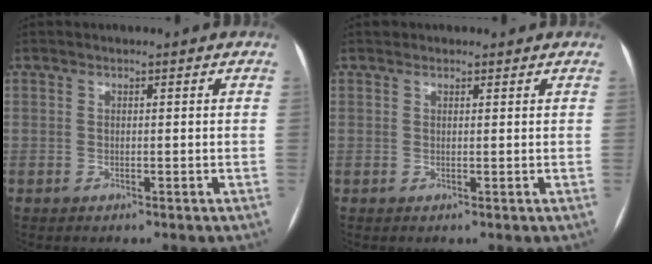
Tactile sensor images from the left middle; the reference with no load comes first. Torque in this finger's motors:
{"motor_torque": [0.00, 0.01, -0.05, -0.01]}